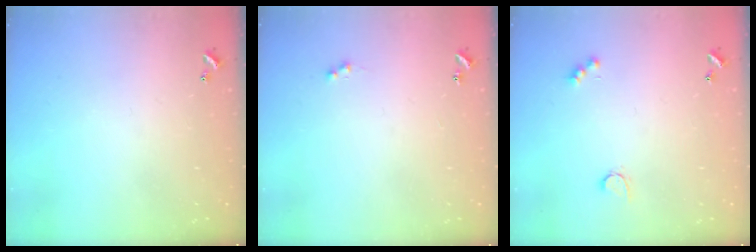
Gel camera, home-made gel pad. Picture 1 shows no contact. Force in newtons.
{"total": 1.2, "press": 1.1, "slide": 0.6}
{"total": 2.7, "press": 2.7, "slide": 0.5}